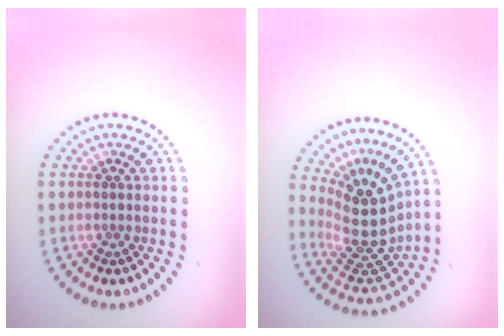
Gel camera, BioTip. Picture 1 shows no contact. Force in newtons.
{"total": 5.1, "press": 4.1, "slide": 3.0}